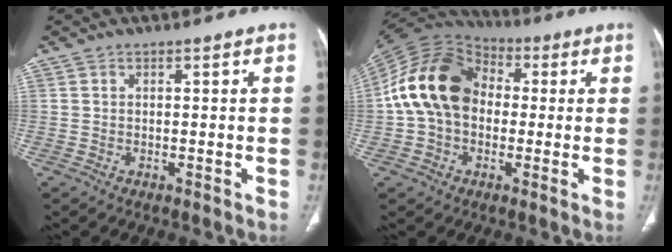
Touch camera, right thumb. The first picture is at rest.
{"total": 16.6, "force": [0.4, 12.3, 11.1], "torque": [-0.195, 0.035, -0.006]}